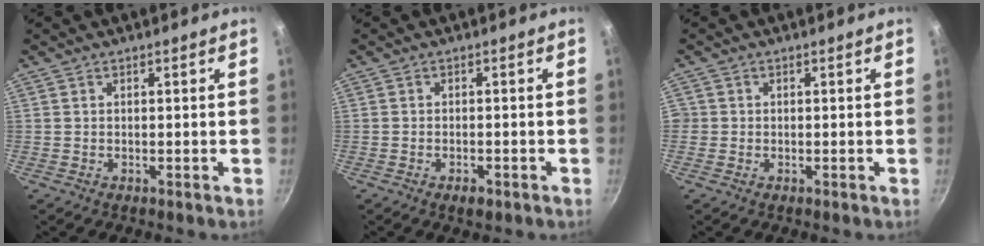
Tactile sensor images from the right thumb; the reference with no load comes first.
{"total": 2.4, "force": [-1.4, 1.1, 1.6], "torque": [-0.027, 0.008, -0.021]}
{"total": 1.2, "force": [-0.2, 1.2, 0.2], "torque": [0.002, 0.003, -0.005]}